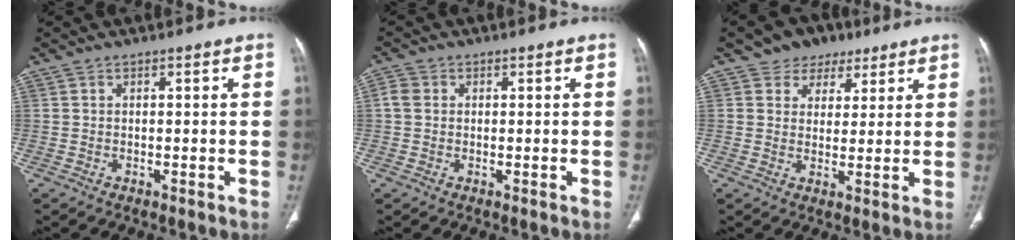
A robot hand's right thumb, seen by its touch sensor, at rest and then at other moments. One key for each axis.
{"total": 2.5, "fx": 0.2, "fy": 2.2, "fz": 1.1, "tx": -0.022, "ty": 0.006, "tz": 0.001}
{"total": 7.0, "fx": 4.4, "fy": 5.3, "fz": 1.4, "tx": 0.015, "ty": -0.011, "tz": 0.066}